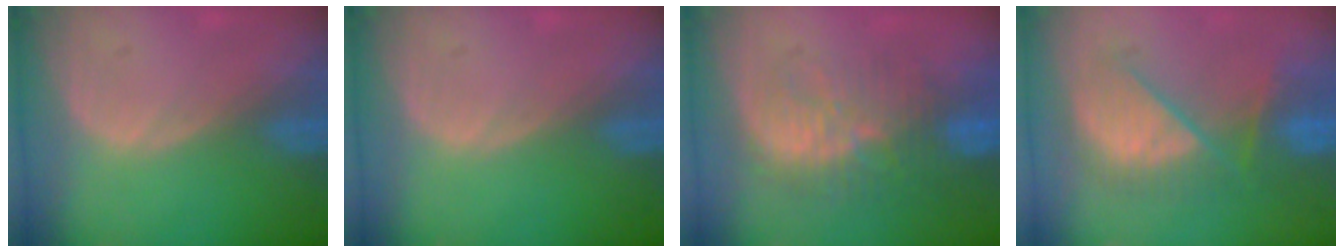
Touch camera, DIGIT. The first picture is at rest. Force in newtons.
{"total": 0.0}
{"total": 9.6, "press": 9.2, "slide": 2.8}
{"total": 8.4, "press": 8.4, "slide": 0.6}